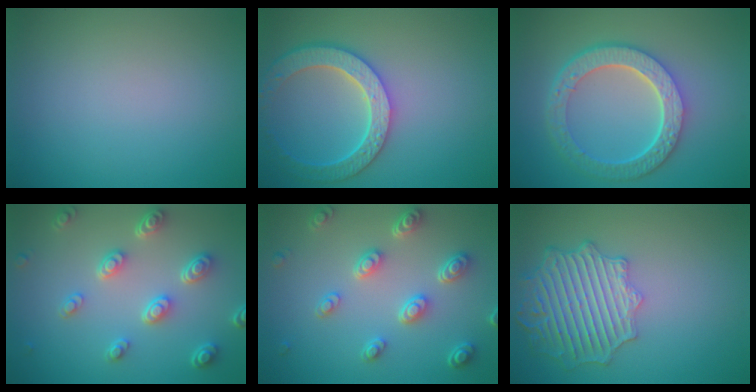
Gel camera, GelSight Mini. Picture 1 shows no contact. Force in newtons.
{"total": 5.7, "press": 4.6, "slide": 3.4}
{"total": 6.4, "press": 4.7, "slide": 4.2}
{"total": 4.5, "press": 3.4, "slide": 3.0}
{"total": 4.6, "press": 3.3, "slide": 3.1}
{"total": 6.4, "press": 5.6, "slide": 3.1}